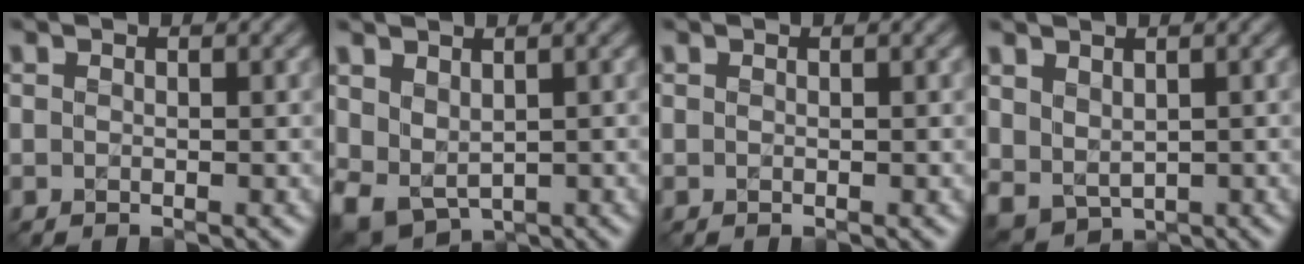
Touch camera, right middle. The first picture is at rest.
{"total": 3.7, "force": [0.9, 2.7, 2.4], "torque": [-0.057, -0.013, 0.023]}
{"total": 0.0}
{"total": 2.6, "force": [1.2, 1.9, 1.4], "torque": [-0.032, -0.008, 0.029]}